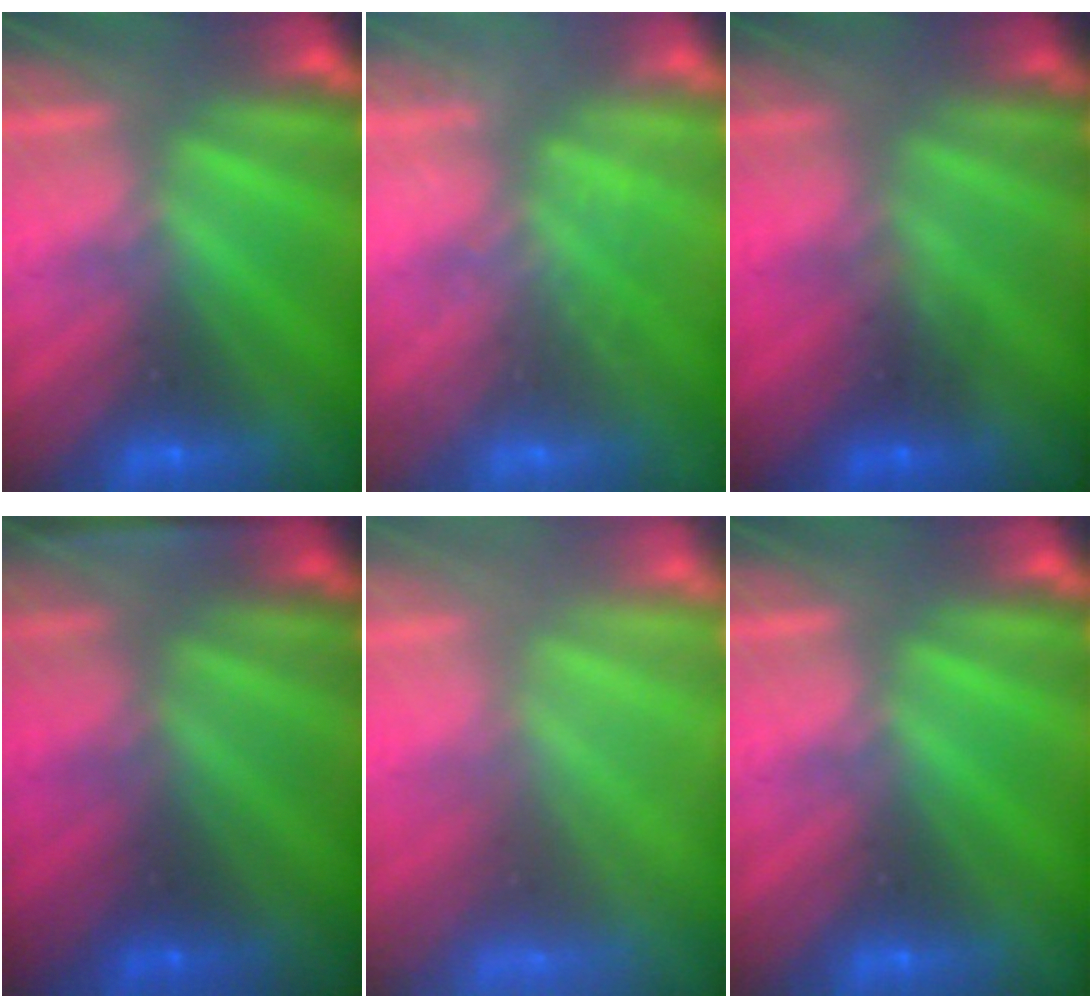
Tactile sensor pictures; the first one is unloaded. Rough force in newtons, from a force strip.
{"total": 1.8}
{"total": 1.3}
{"total": 1.9}
{"total": 9.1}
{"total": 0.0}